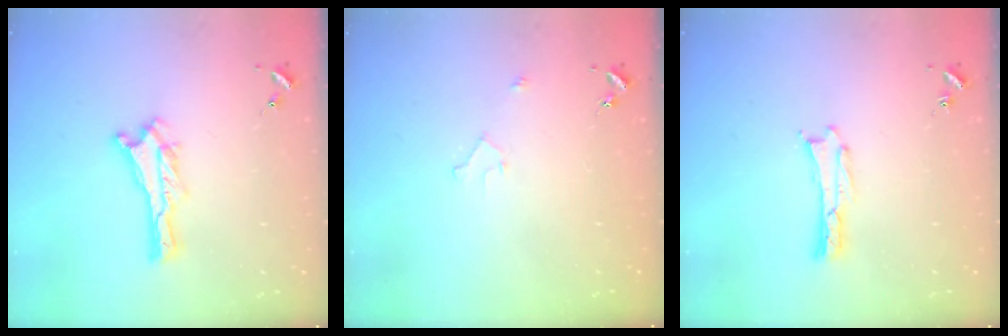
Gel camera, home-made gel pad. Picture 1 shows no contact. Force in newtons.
{"total": 1.8, "press": 1.7, "slide": 0.2}
{"total": 0.0}